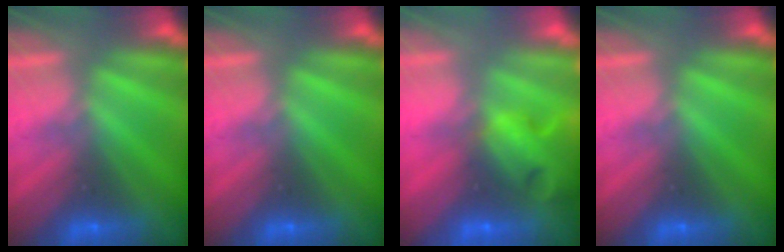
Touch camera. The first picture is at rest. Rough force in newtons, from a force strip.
{"total": 0.0}
{"total": 7.7}
{"total": 0.0}